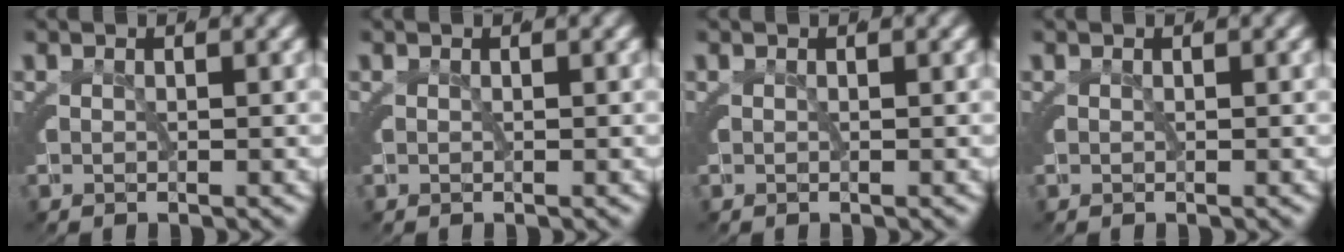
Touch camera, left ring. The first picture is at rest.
{"total": 0.0}
{"total": 0.0}
{"total": 0.0}